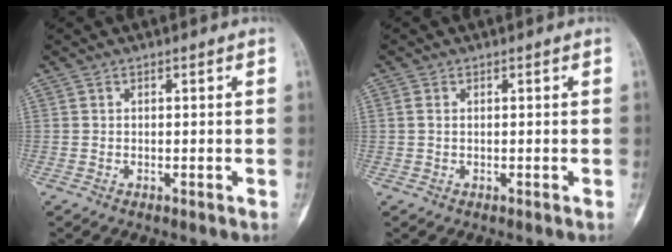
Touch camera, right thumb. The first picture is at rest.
{"total": 0.8, "force": [0.1, 0.6, 0.6], "torque": [-0.016, -0.002, 0.000]}